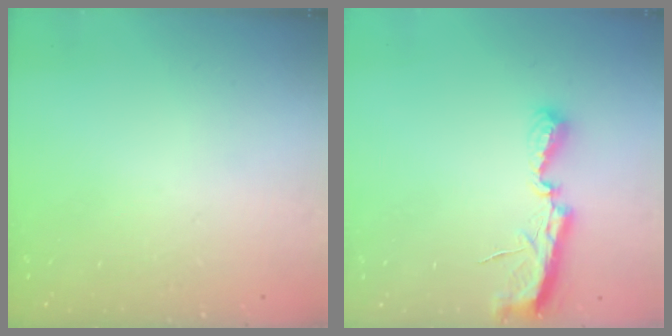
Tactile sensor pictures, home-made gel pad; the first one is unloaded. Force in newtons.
{"total": 7.2, "press": 7.2, "slide": 0.5}